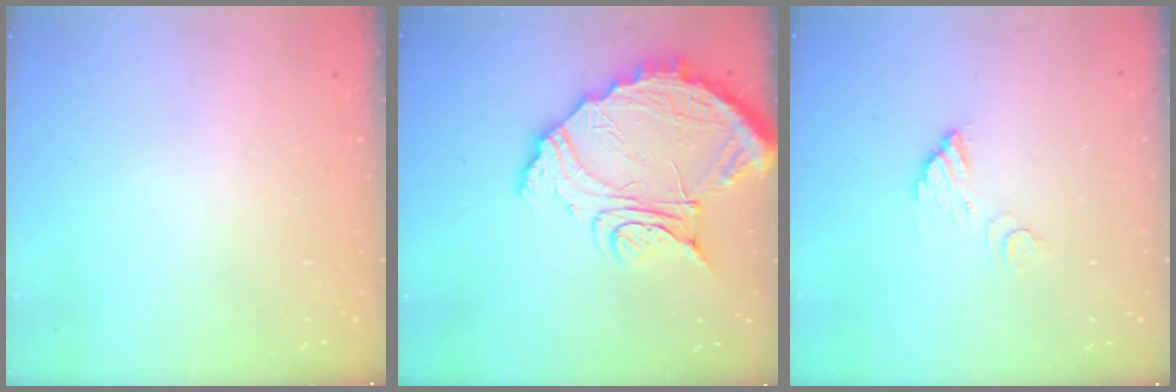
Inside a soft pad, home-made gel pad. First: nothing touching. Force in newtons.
{"total": 17.6, "press": 17.5, "slide": 1.3}
{"total": 4.6, "press": 4.5, "slide": 0.2}